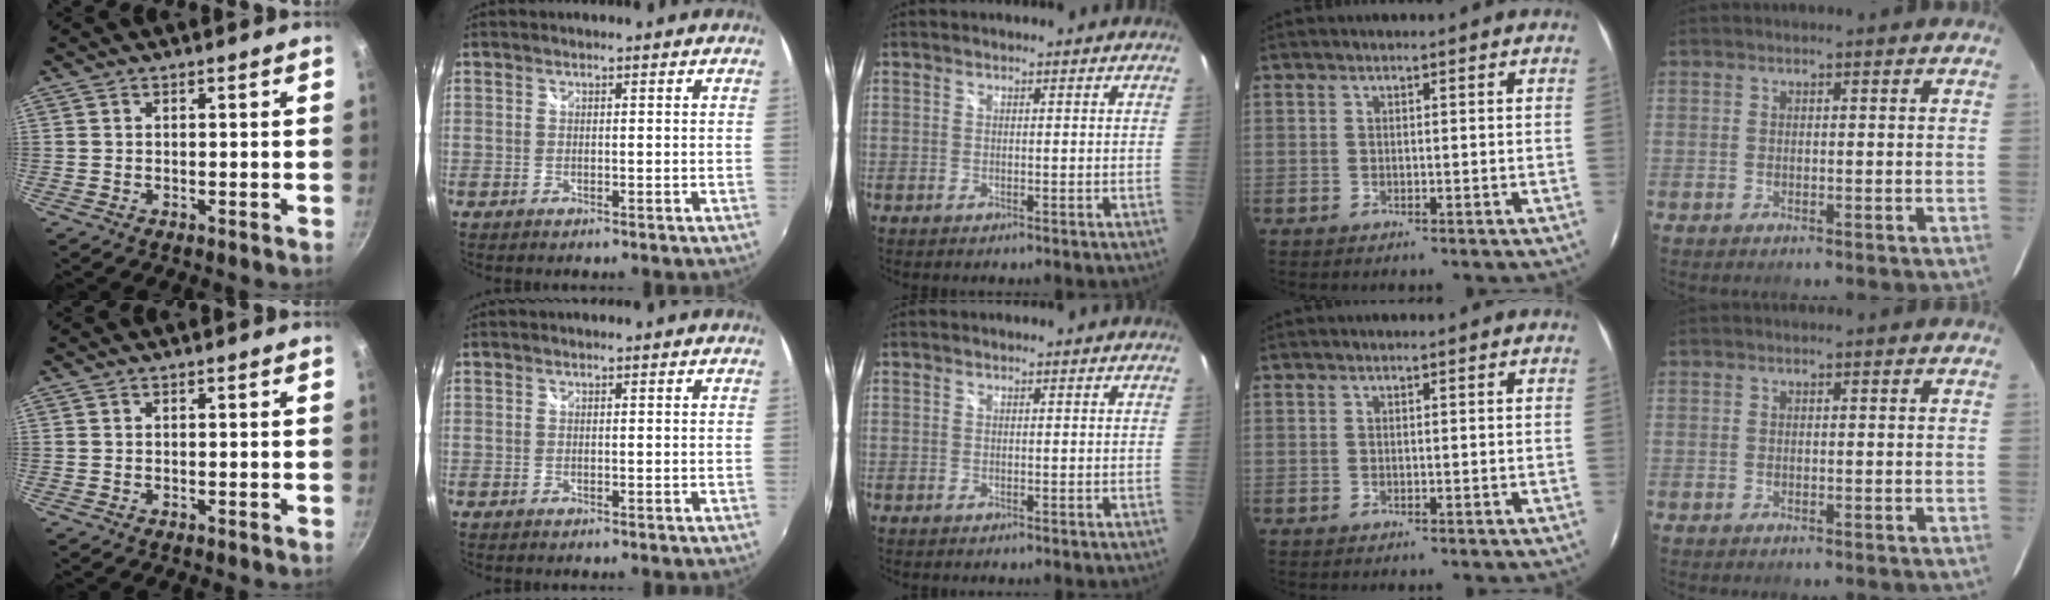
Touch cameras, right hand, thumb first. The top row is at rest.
{}